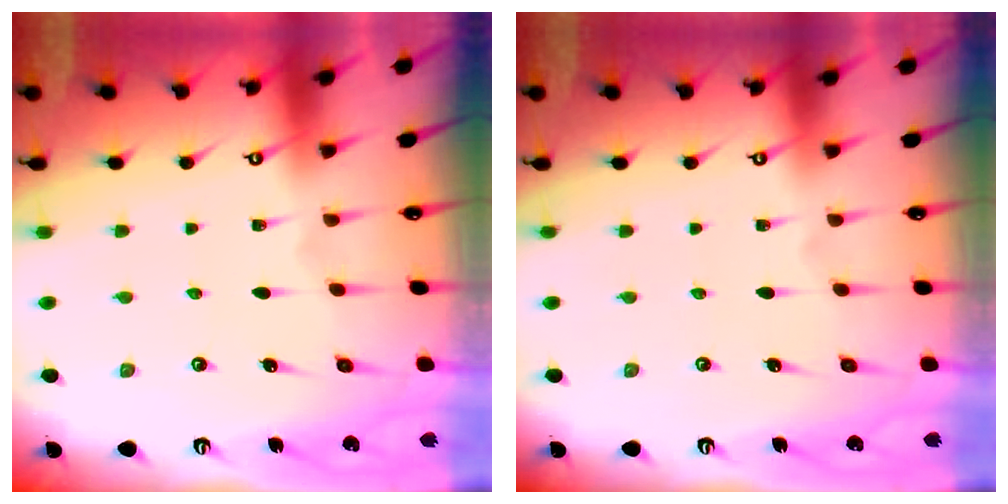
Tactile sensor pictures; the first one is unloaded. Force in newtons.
{"total": 0.0}